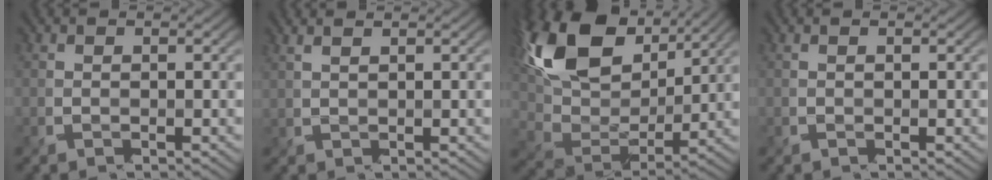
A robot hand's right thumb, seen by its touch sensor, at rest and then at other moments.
{"total": 1.8, "force": [1.5, -0.6, 0.8], "torque": [-0.030, 0.001, 0.043]}
{"total": 15.4, "force": [8.2, 7.8, 10.5], "torque": [-0.253, 0.022, 0.164]}
{"total": 0.6, "force": [-0.2, -0.5, -0.1], "torque": [0.001, -0.006, 0.004]}